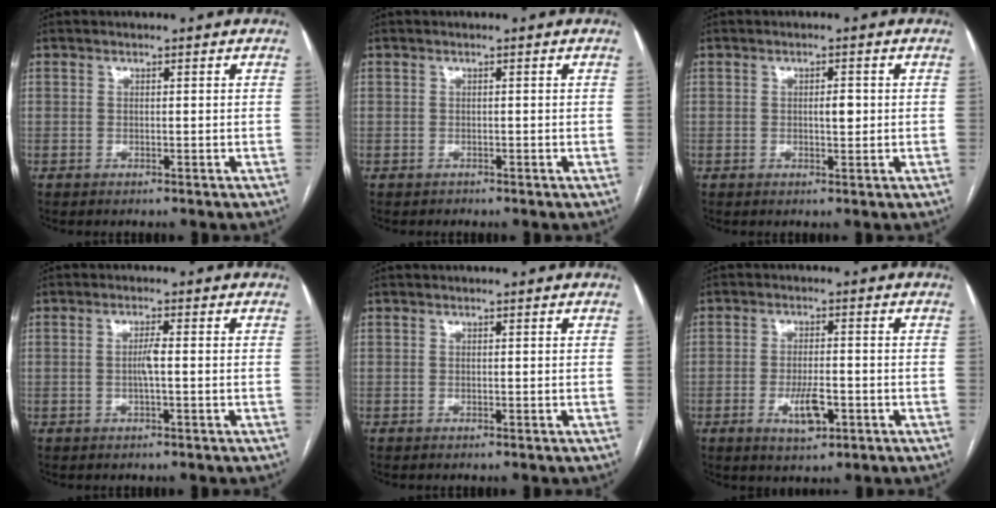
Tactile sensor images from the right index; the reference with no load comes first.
{"total": 0.6, "force": [-0.4, 0.4, -0.2], "torque": [0.001, 0.003, -0.008]}
{"total": 2.0, "force": [0.1, 0.7, 1.9], "torque": [-0.032, 0.001, 0.002]}
{"total": 2.3, "force": [-0.3, 0.0, 2.3], "torque": [-0.043, 0.000, -0.005]}
{"total": 0.0}
{"total": 5.3, "force": [-2.0, 1.8, 4.6], "torque": [-0.082, -0.002, -0.028]}